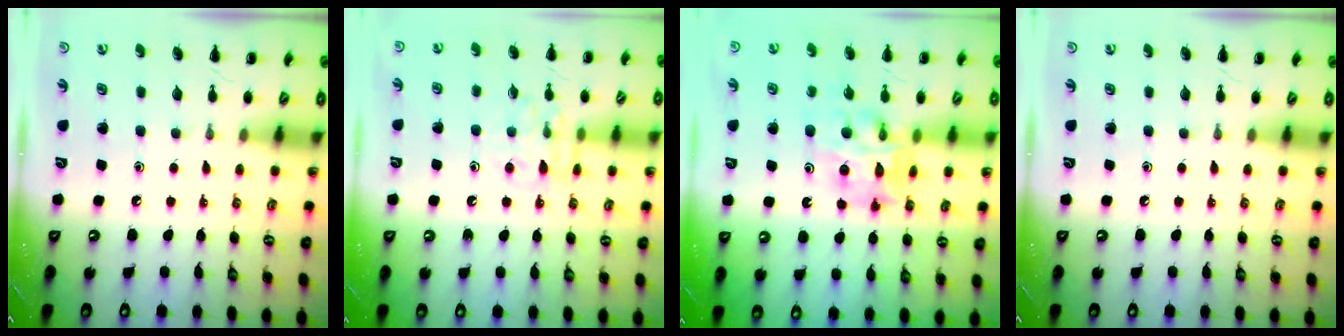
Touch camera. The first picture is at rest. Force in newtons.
{"total": 9.4, "press": 9.4, "slide": 0.8}
{"total": 11.1, "press": 10.5, "slide": 3.7}
{"total": 0.0}